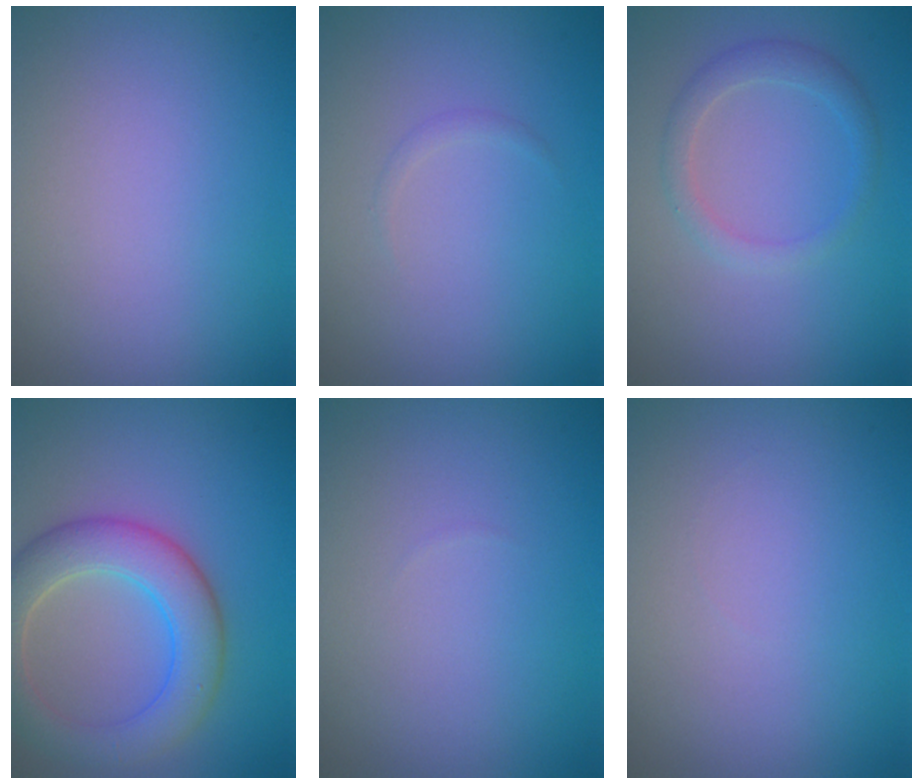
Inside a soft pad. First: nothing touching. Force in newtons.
{"total": 0.5, "press": 0.5, "slide": 0.0}
{"total": 2.1, "press": 2.1, "slide": 0.2}
{"total": 6.3, "press": 6.3, "slide": 0.3}
{"total": 0.0}
{"total": 0.0}